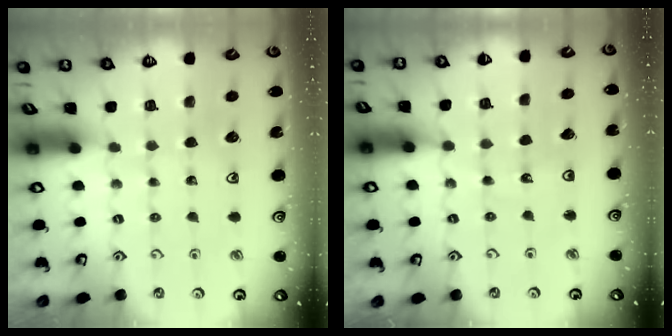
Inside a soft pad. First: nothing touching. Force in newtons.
{"total": 3.0, "press": 3.0, "slide": 0.2}